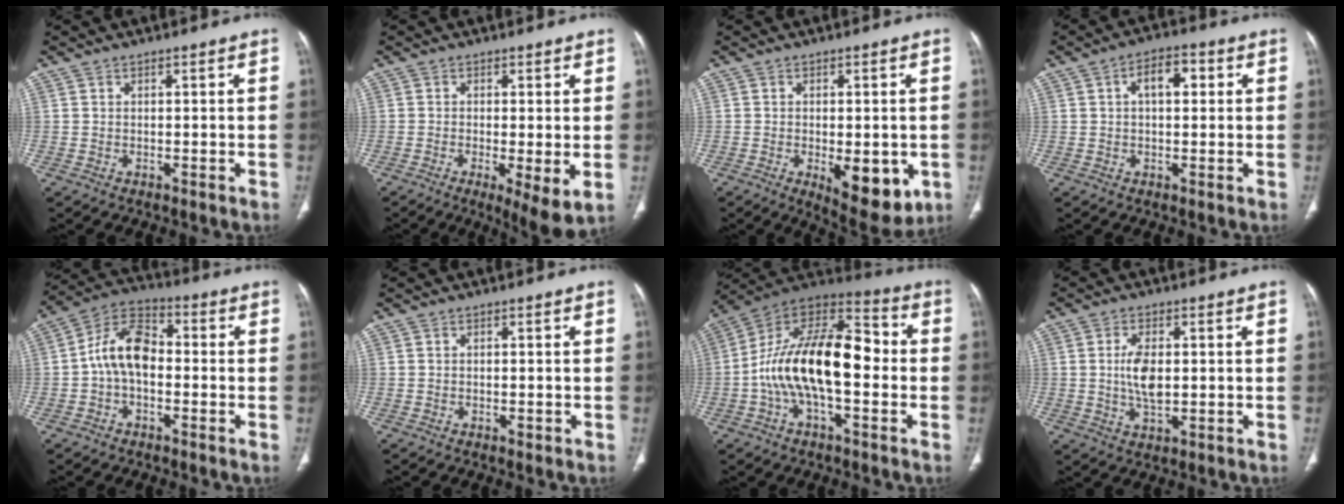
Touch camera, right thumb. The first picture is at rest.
{"total": 6.9, "force": [-1.5, 1.6, 6.5], "torque": [-0.108, -0.025, -0.026]}
{"total": 10.7, "force": [-2.9, 4.7, 9.2], "torque": [-0.102, -0.016, -0.031]}
{"total": 6.1, "force": [1.5, 3.3, 4.9], "torque": [-0.068, 0.013, 0.020]}
{"total": 10.3, "force": [-0.9, 6.5, 8.0], "torque": [-0.134, 0.035, -0.032]}
{"total": 0.6, "force": [-0.3, 0.3, 0.4], "torque": [-0.007, -0.001, -0.004]}
{"total": 21.1, "force": [-1.9, 10.3, 18.3], "torque": [-0.303, 0.050, -0.039]}
{"total": 6.2, "force": [0.4, 3.0, 5.4], "torque": [-0.105, -0.004, 0.009]}